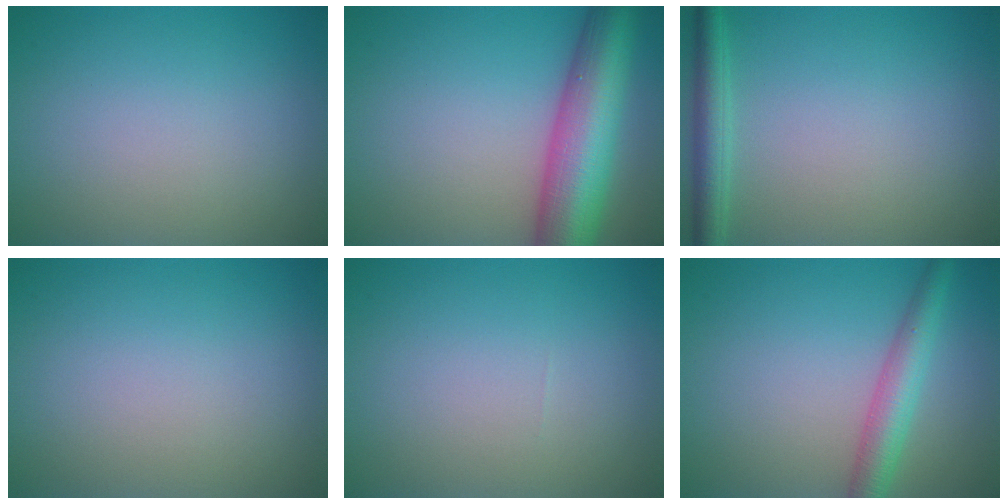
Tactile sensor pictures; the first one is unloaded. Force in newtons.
{"total": 10.8, "press": 10.8, "slide": 0.1}
{"total": 2.8, "press": 2.8, "slide": 0.2}
{"total": 0.0}
{"total": 0.0}
{"total": 3.8, "press": 3.8, "slide": 0.1}